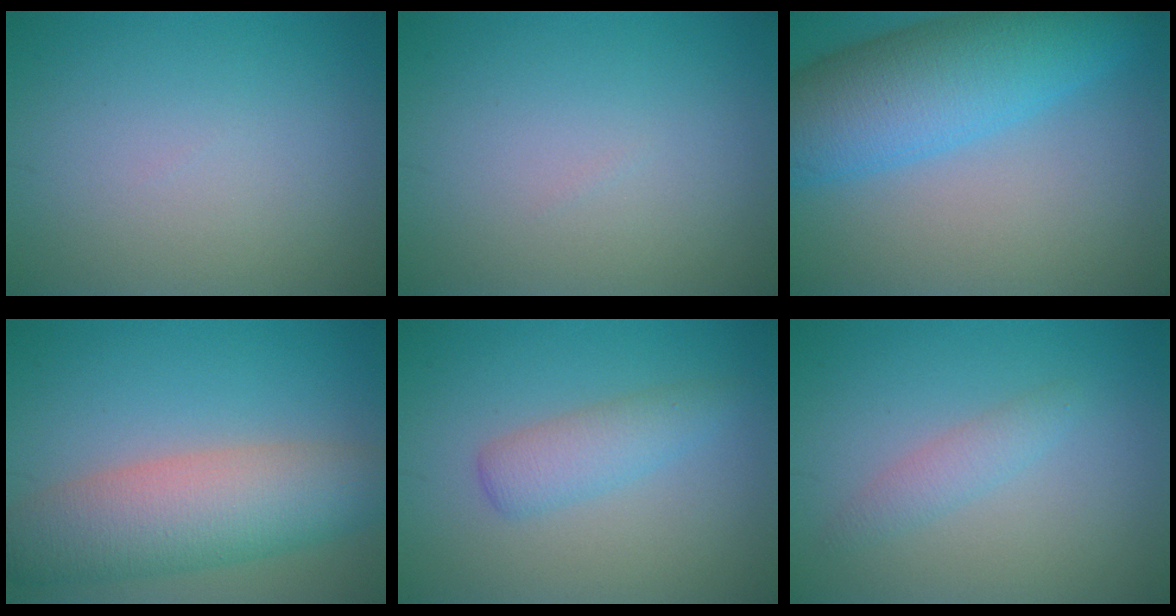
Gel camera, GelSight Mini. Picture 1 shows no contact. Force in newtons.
{"total": 0.0}
{"total": 10.0, "press": 10.0, "slide": 0.3}
{"total": 8.0, "press": 8.0, "slide": 0.4}
{"total": 2.8, "press": 2.8, "slide": 0.0}
{"total": 1.7, "press": 1.7, "slide": 0.1}